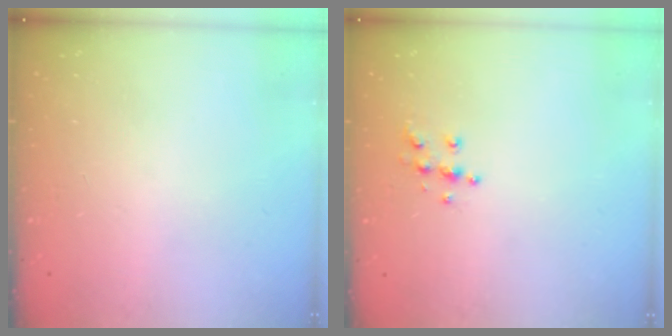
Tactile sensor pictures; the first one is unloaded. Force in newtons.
{"total": 5.9, "press": 5.9, "slide": 0.2}